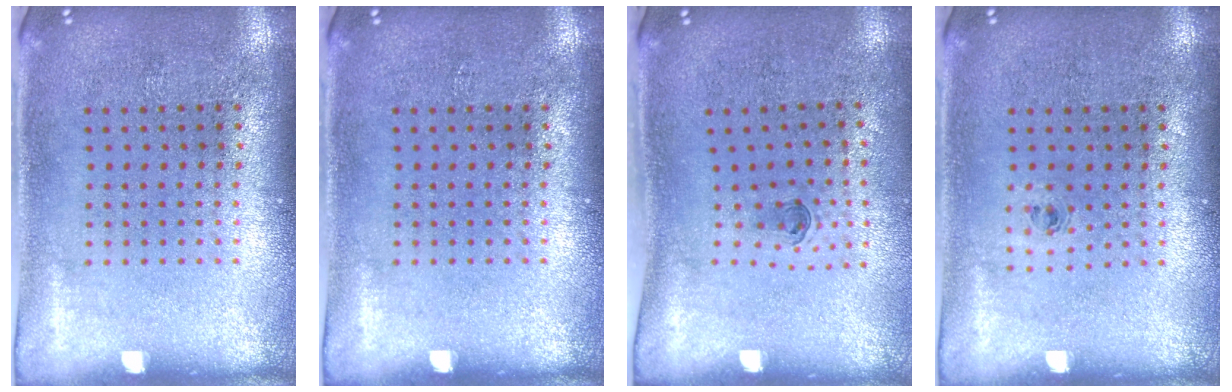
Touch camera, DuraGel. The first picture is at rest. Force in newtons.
{"total": 0.0}
{"total": 0.6, "press": 0.3, "slide": 0.5}
{"total": 0.5, "press": 0.3, "slide": 0.4}